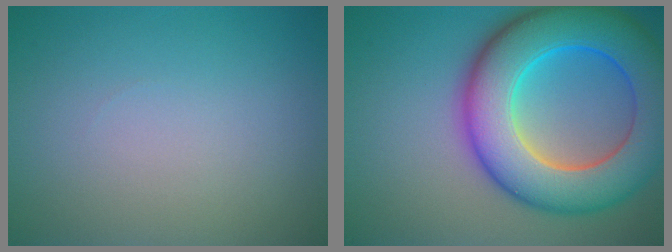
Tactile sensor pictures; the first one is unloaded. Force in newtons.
{"total": 12.4, "press": 12.4, "slide": 0.2}